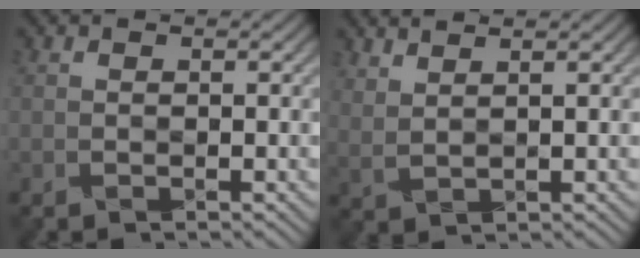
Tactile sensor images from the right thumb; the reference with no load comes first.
{"total": 3.4, "force": [2.9, 0.9, 1.7], "torque": [-0.017, -0.002, 0.043]}